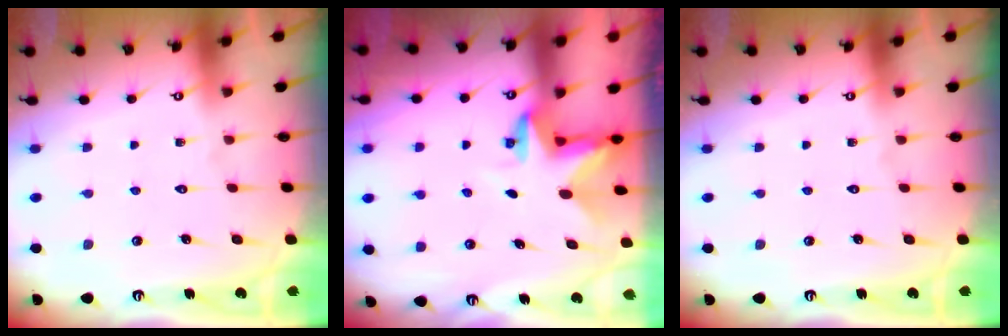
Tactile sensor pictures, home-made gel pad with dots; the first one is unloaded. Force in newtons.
{"total": 2.9, "press": 2.9, "slide": 0.2}
{"total": 0.0}